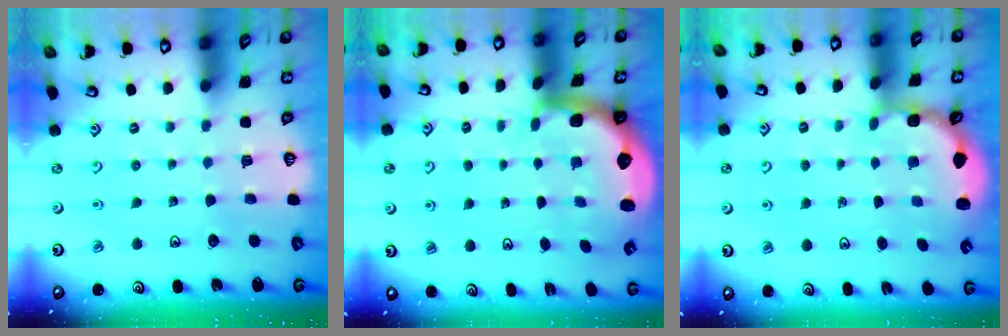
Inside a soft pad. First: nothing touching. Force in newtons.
{"total": 2.8, "press": 2.5, "slide": 1.4}
{"total": 2.9, "press": 2.5, "slide": 1.4}